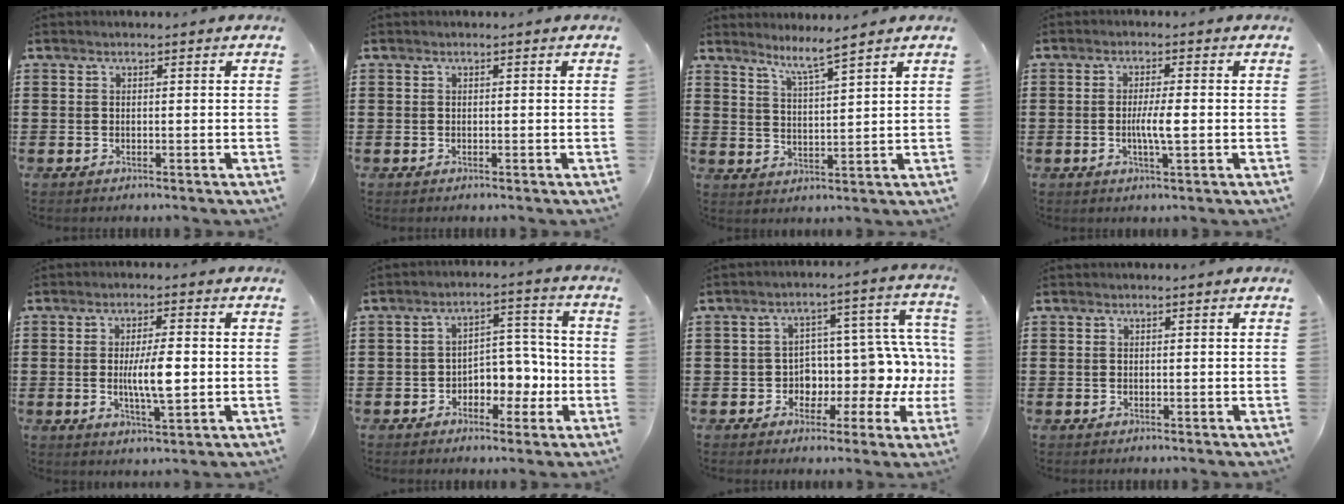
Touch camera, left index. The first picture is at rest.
{"total": 0.0}
{"total": 4.2, "force": [3.7, -0.9, 1.7], "torque": [-0.048, -0.020, 0.063]}
{"total": 3.9, "force": [-0.5, 0.4, 3.9], "torque": [-0.075, -0.005, -0.012]}
{"total": 6.6, "force": [-0.3, 1.7, 6.4], "torque": [-0.120, -0.006, -0.013]}
{"total": 5.1, "force": [-2.1, 3.7, 2.9], "torque": [-0.051, 0.006, -0.046]}
{"total": 6.7, "force": [1.7, 5.4, 3.6], "torque": [-0.074, -0.047, 0.029]}
{"total": 0.0}